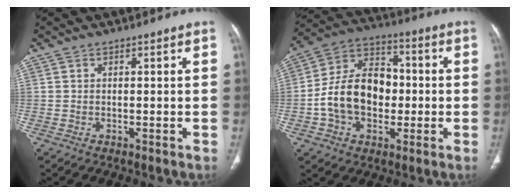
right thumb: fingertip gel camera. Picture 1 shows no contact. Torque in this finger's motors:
{"motor_torque": [1.99, 1.87, 0.79, -0.82, 0.28]}